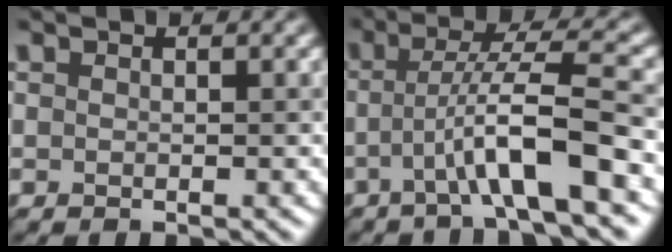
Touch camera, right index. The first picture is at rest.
{"total": 6.4, "force": [-1.9, 0.5, 6.1], "torque": [-0.106, 0.016, -0.033]}